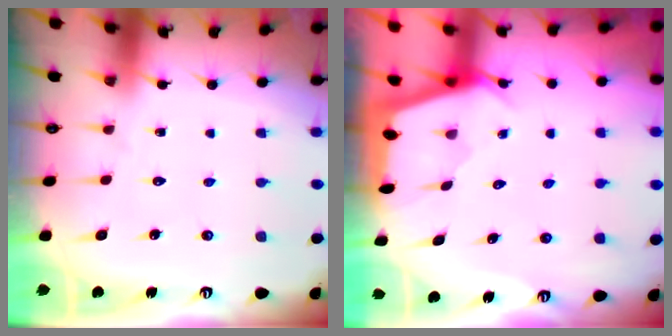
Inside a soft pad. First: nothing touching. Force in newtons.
{"total": 2.2, "press": 2.2, "slide": 0.3}